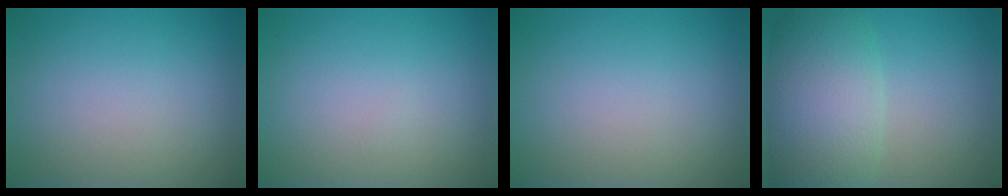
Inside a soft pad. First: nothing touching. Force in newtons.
{"total": 0.0}
{"total": 0.0}
{"total": 8.3, "press": 8.3, "slide": 0.4}